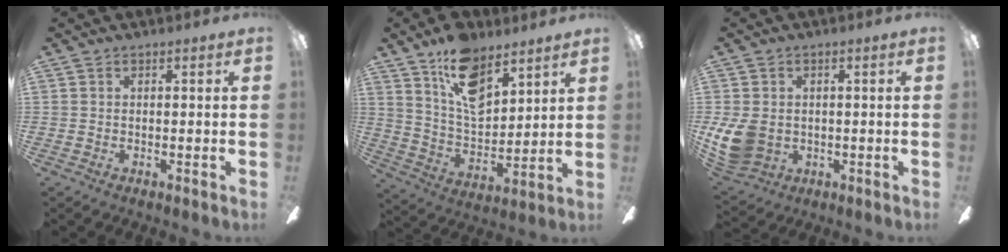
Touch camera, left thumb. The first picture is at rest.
{"total": 15.1, "force": [9.7, 7.9, 8.4], "torque": [-0.147, -0.041, 0.180]}
{"total": 9.4, "force": [-0.7, 7.6, 5.6], "torque": [-0.120, 0.004, -0.009]}